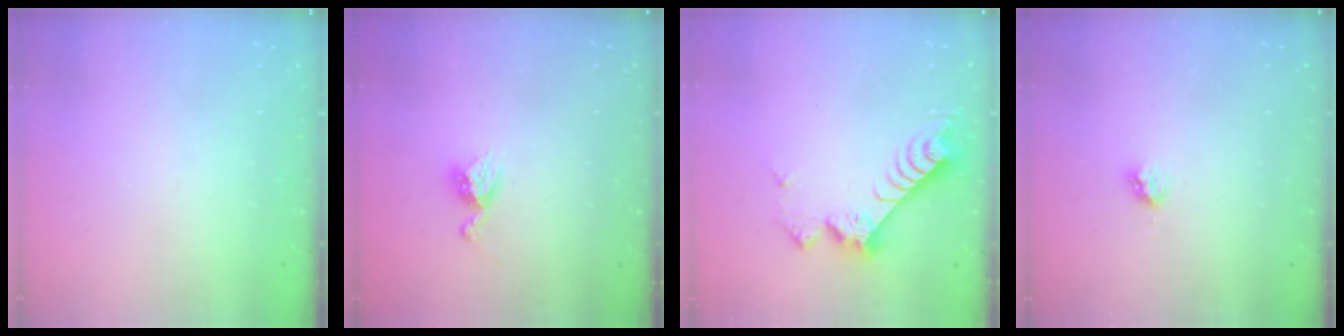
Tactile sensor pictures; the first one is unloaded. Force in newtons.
{"total": 6.2, "press": 6.2, "slide": 0.5}
{"total": 8.4, "press": 8.3, "slide": 0.7}
{"total": 2.8, "press": 2.8, "slide": 0.2}